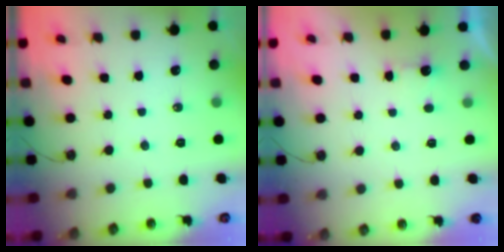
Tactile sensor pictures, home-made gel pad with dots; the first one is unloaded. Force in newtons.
{"total": 1.0, "press": 0.7, "slide": 0.7}